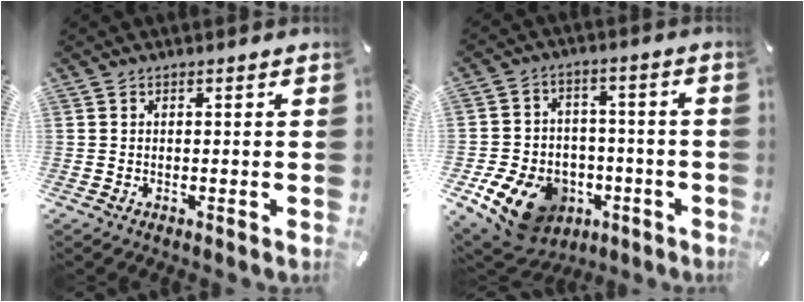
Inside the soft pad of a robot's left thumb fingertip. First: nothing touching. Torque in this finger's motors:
{"motor_torque": [0.52, 1.02, 0.42, 0.18, 0.14]}